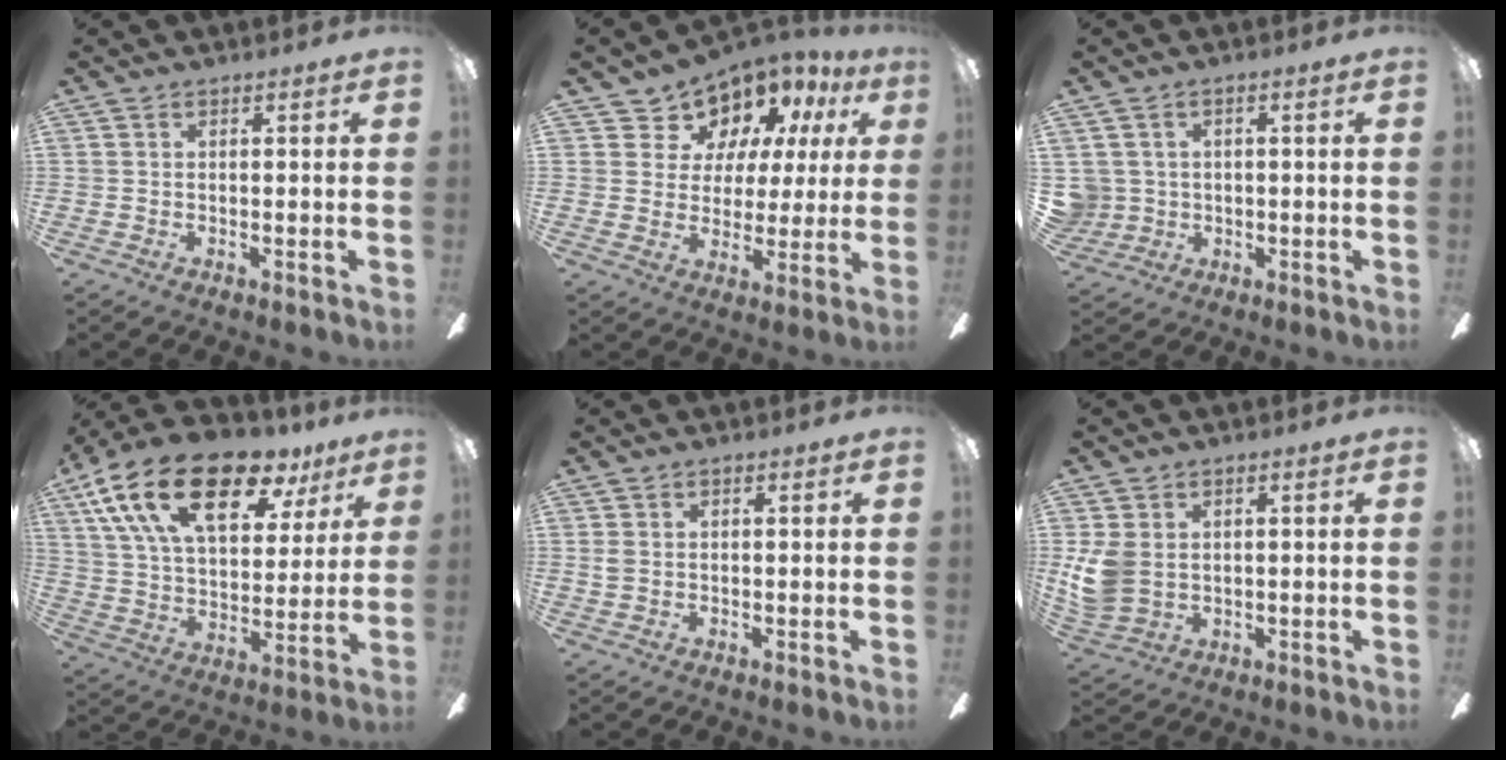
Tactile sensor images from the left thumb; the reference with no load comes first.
{"total": 9.9, "force": [7.8, 6.0, 0.9], "torque": [-0.042, -0.065, 0.151]}
{"total": 4.2, "force": [0.6, 4.1, 0.3], "torque": [-0.018, 0.007, 0.011]}
{"total": 24.0, "force": [13.8, 11.8, 15.7], "torque": [-0.263, -0.065, 0.237]}
{"total": 1.3, "force": [0.1, 1.1, 0.8], "torque": [-0.016, 0.005, 0.001]}
{"total": 8.4, "force": [0.8, 6.6, 5.1], "torque": [-0.119, 0.009, 0.018]}